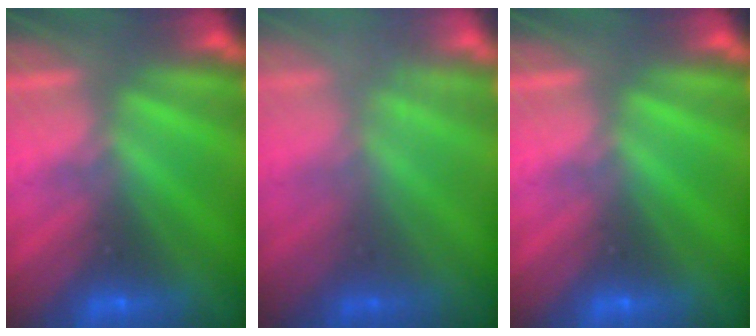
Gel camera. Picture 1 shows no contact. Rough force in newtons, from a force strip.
{"total": 2.4}
{"total": 0.0}